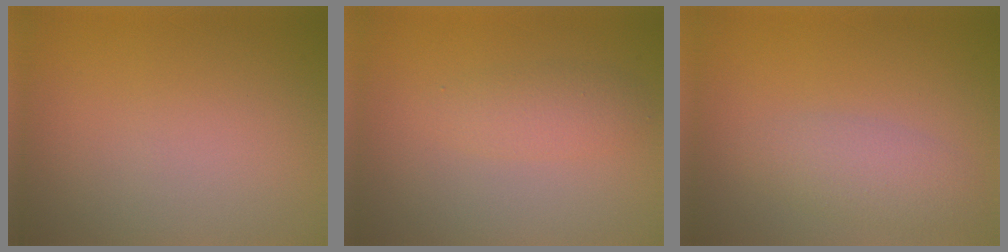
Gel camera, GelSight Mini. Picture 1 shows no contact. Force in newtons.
{"total": 2.0, "press": 2.0, "slide": 0.0}
{"total": 2.9, "press": 2.9, "slide": 0.1}